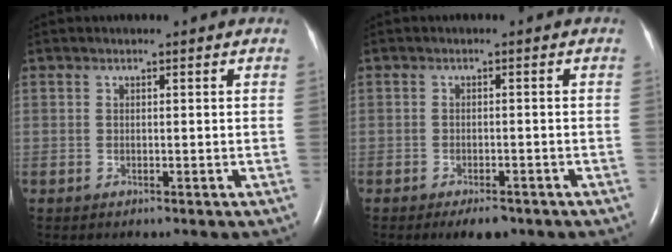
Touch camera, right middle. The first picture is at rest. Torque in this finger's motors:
{"motor_torque": [0.17, -0.16, 0.12, 0.08]}